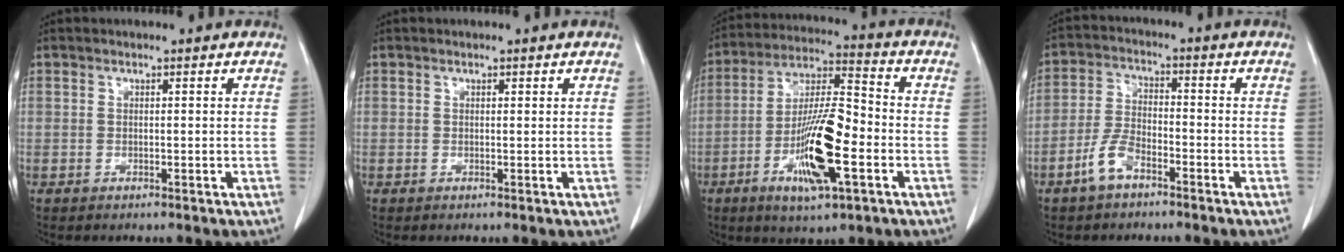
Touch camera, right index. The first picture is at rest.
{"total": 0.0}
{"total": 14.6, "force": [-4.8, 2.8, 13.4], "torque": [-0.252, -0.004, -0.083]}
{"total": 6.0, "force": [-3.8, 2.5, 3.9], "torque": [-0.092, 0.004, -0.076]}